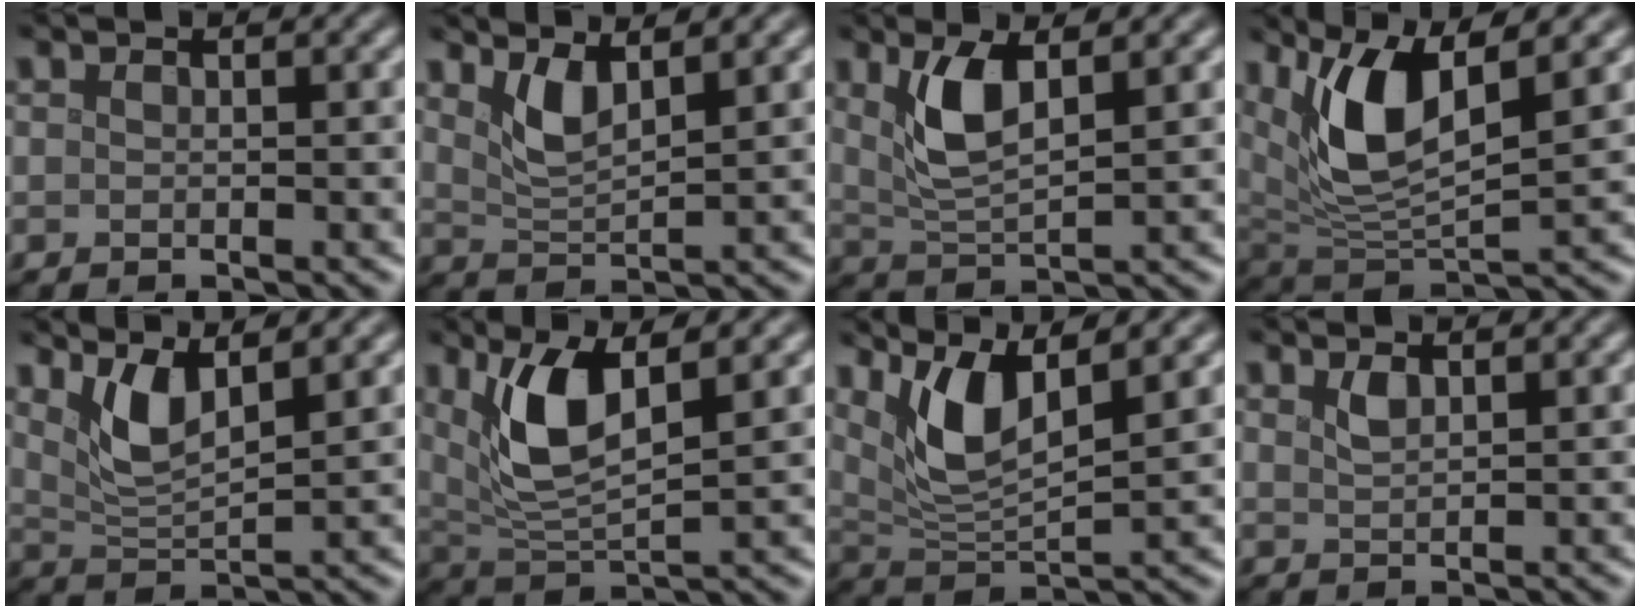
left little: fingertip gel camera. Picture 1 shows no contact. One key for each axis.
{"total": 2.9, "fx": 1.9, "fy": 0.7, "fz": 2.0, "tx": -0.044, "ty": -0.011, "tz": 0.042}
{"total": 4.2, "fx": 1.7, "fy": 1.4, "fz": 3.6, "tx": -0.081, "ty": -0.004, "tz": 0.036}
{"total": 7.3, "fx": 3.1, "fy": 2.6, "fz": 6.1, "tx": -0.130, "ty": -0.010, "tz": 0.058}
{"total": 3.6, "fx": 2.2, "fy": 0.9, "fz": 2.7, "tx": -0.062, "ty": -0.008, "tz": 0.048}
{"total": 5.8, "fx": 2.1, "fy": 2.1, "fz": 5.0, "tx": -0.110, "ty": -0.003, "tz": 0.047}
{"total": 5.1, "fx": 2.6, "fy": 1.4, "fz": 4.1, "tx": -0.088, "ty": -0.007, "tz": 0.056}
{"total": 1.3, "fx": 0.9, "fy": 0.4, "fz": 0.8, "tx": -0.020, "ty": -0.001, "tz": 0.020}